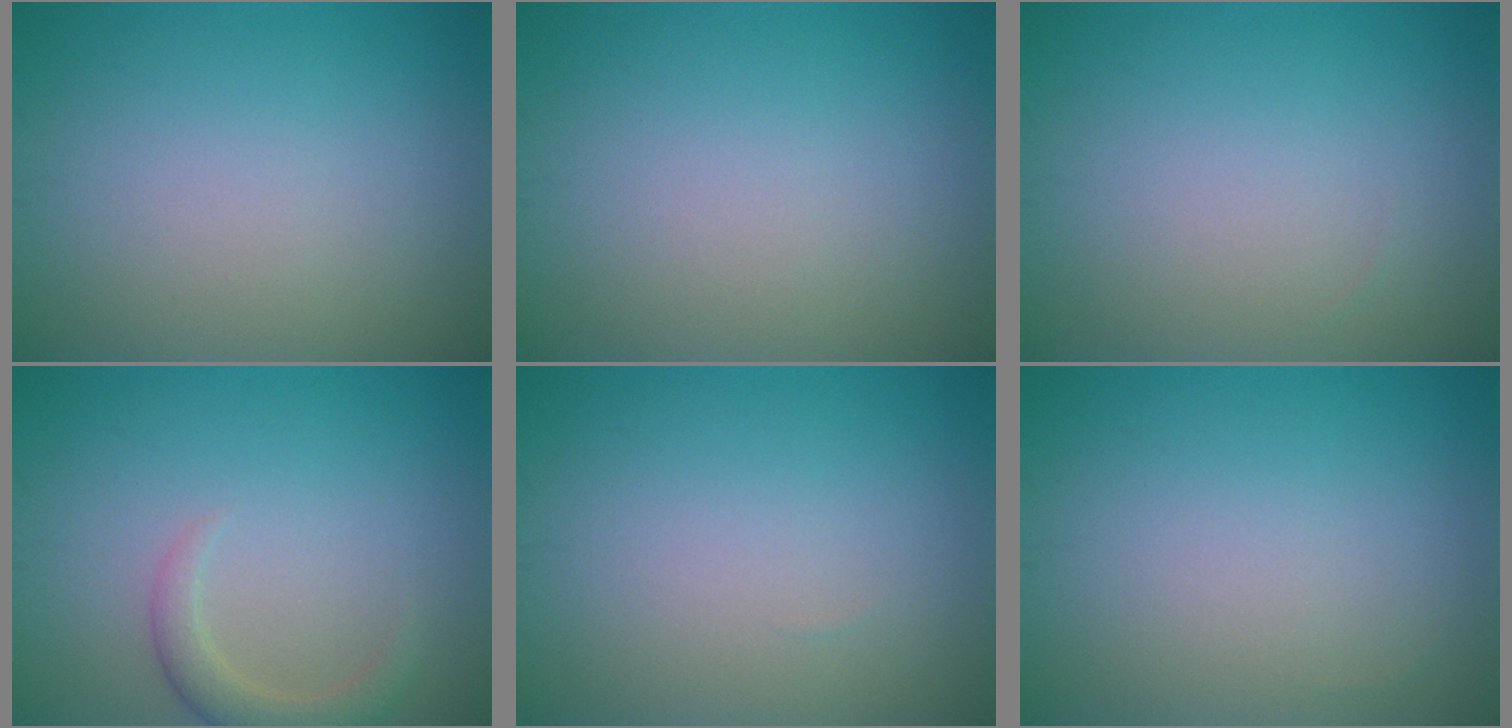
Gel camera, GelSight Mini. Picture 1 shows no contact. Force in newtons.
{"total": 0.0}
{"total": 0.0}
{"total": 2.4, "press": 2.3, "slide": 0.3}
{"total": 0.0}
{"total": 0.0}